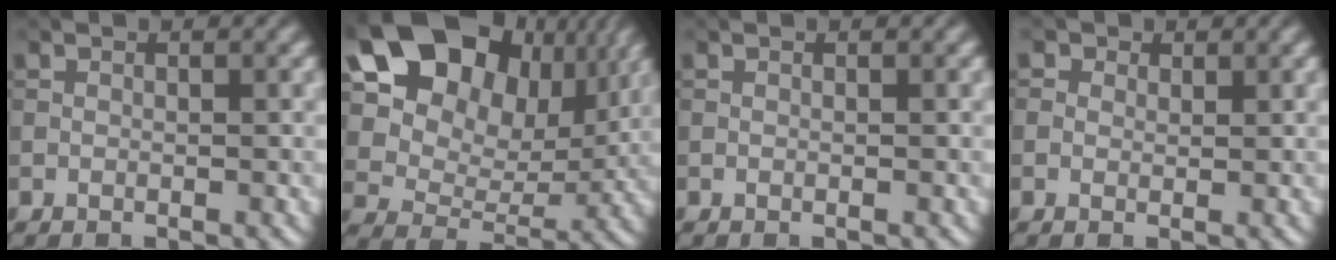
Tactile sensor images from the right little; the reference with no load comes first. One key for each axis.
{"total": 19.0, "fx": 9.0, "fy": 13.6, "fz": 9.8, "tx": -0.221, "ty": 0.059, "tz": 0.163}
{"total": 0.0}
{"total": 1.4, "fx": 0.8, "fy": 1.1, "fz": 0.4, "tx": -0.005, "ty": -0.003, "tz": 0.004}